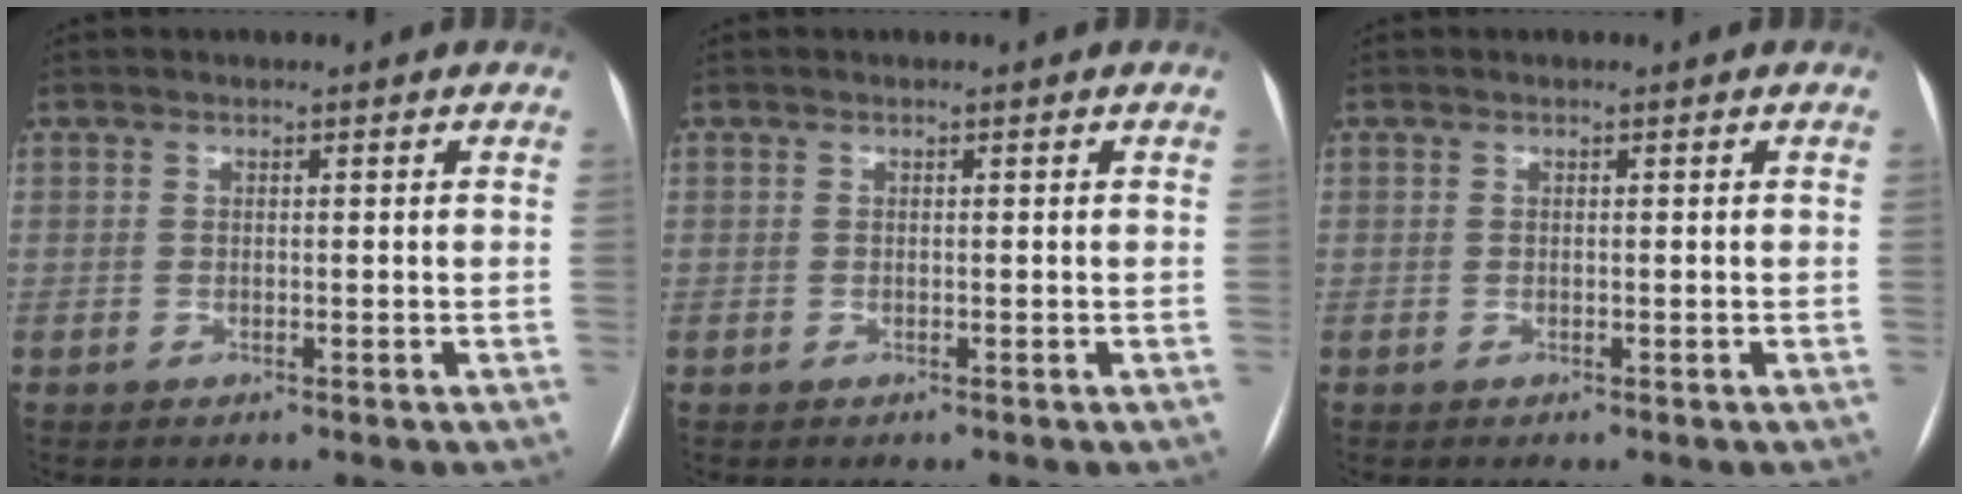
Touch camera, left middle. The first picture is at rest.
{"total": 0.0}
{"total": 0.0}